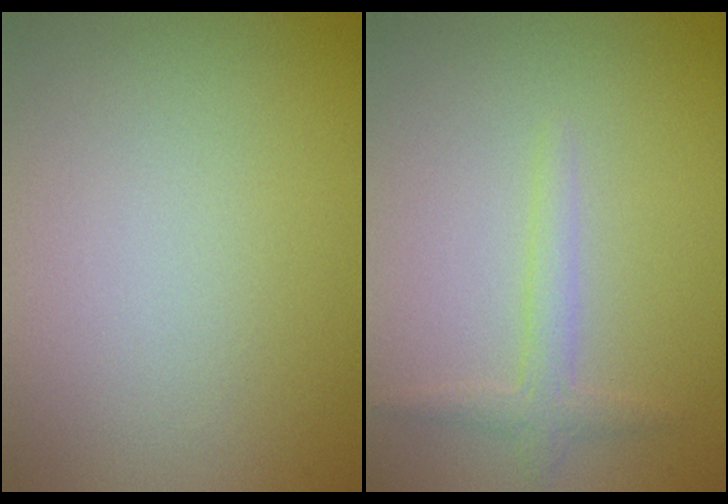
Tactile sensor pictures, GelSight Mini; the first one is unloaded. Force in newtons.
{"total": 1.8, "press": 1.8, "slide": 0.1}